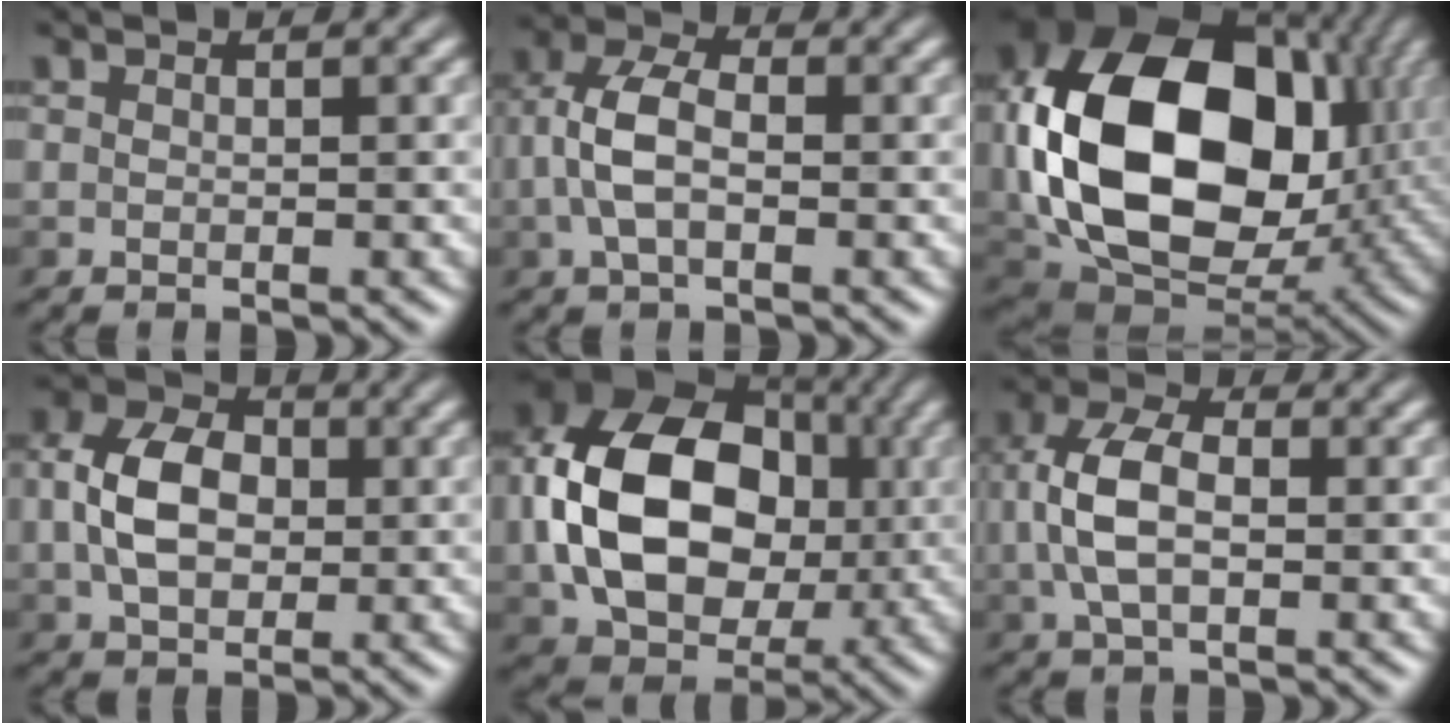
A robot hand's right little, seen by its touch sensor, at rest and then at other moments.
{"total": 4.4, "force": [-0.6, 2.4, 3.6], "torque": [-0.081, 0.010, -0.018]}
{"total": 19.0, "force": [2.5, 13.3, 13.3], "torque": [-0.303, -0.005, 0.056]}
{"total": 6.4, "force": [0.1, 4.6, 4.5], "torque": [-0.089, 0.012, -0.005]}
{"total": 15.0, "force": [0.1, 10.9, 10.2], "torque": [-0.202, 0.012, -0.004]}
{"total": 5.5, "force": [0.0, 3.2, 4.5], "torque": [-0.103, 0.006, -0.006]}